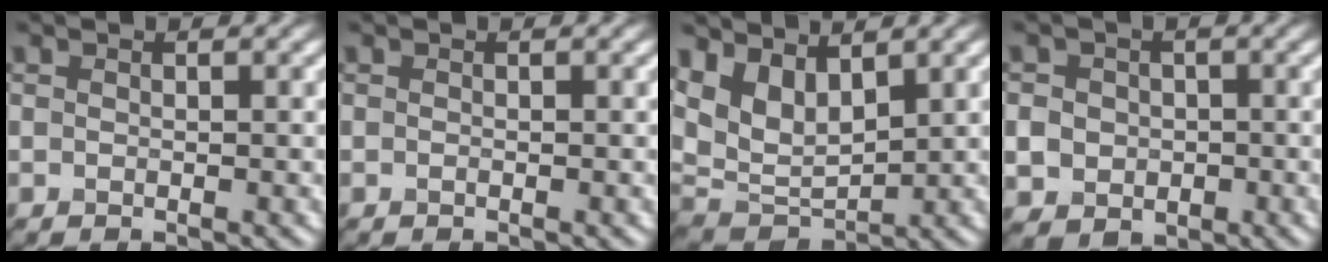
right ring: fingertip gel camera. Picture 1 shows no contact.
{"total": 0.0}
{"total": 6.2, "force": [2.8, 3.7, 4.2], "torque": [-0.090, -0.013, 0.056]}
{"total": 4.6, "force": [-0.6, 4.3, 1.6], "torque": [-0.023, 0.003, -0.023]}